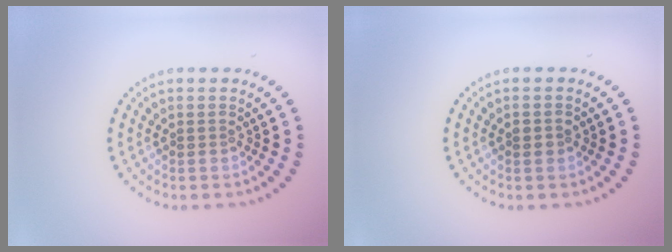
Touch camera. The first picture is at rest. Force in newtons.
{"total": 1.0, "press": 1.0, "slide": 0.1}